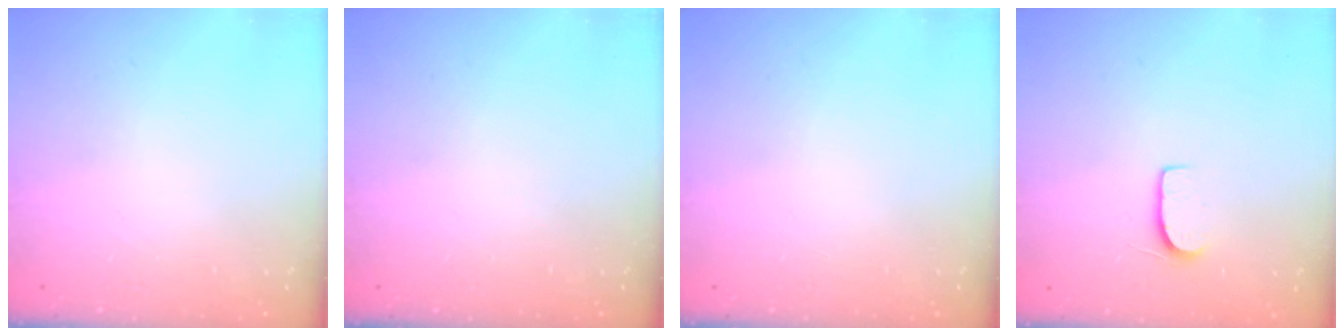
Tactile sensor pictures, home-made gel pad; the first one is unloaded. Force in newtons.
{"total": 0.0}
{"total": 0.0}
{"total": 7.1, "press": 7.1, "slide": 0.6}